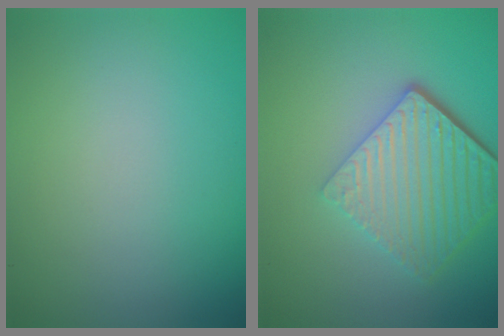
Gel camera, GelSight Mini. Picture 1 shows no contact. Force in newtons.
{"total": 6.7, "press": 4.4, "slide": 5.1}